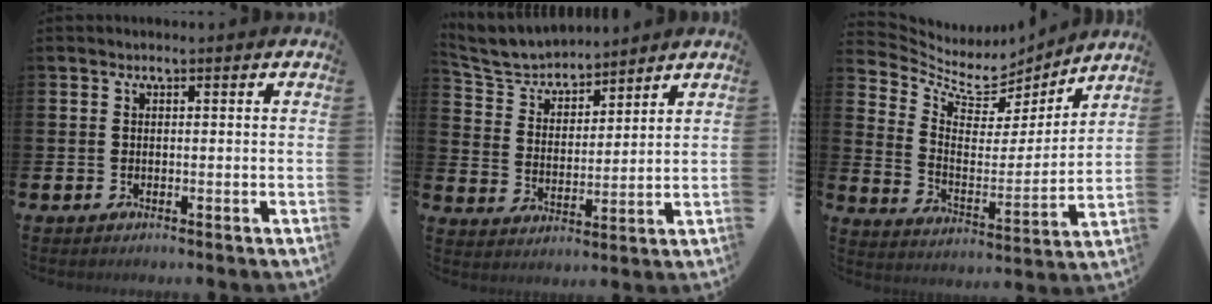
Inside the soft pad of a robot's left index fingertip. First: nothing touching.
{"total": 5.6, "force": [5.4, 1.2, 0.7], "torque": [-0.040, -0.034, 0.095]}
{"total": 7.1, "force": [6.1, 3.2, 1.7], "torque": [-0.065, -0.053, 0.102]}